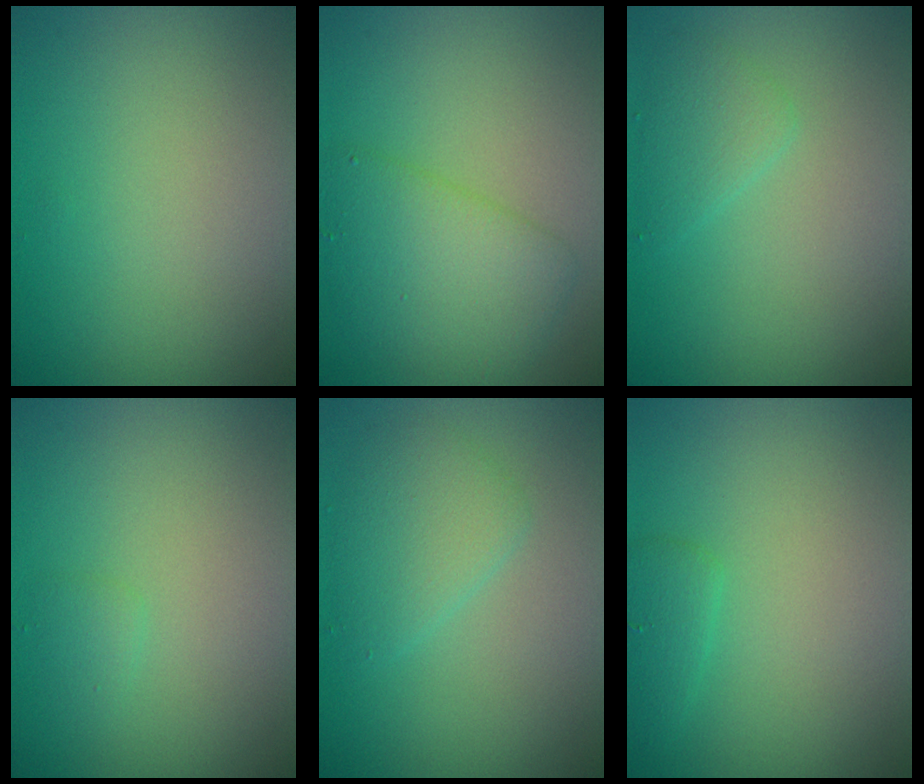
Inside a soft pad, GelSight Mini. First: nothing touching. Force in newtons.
{"total": 4.4, "press": 4.4, "slide": 0.0}
{"total": 1.7, "press": 1.7, "slide": 0.0}
{"total": 0.8, "press": 0.7, "slide": 0.1}
{"total": 2.6, "press": 2.6, "slide": 0.1}
{"total": 1.4, "press": 1.4, "slide": 0.2}